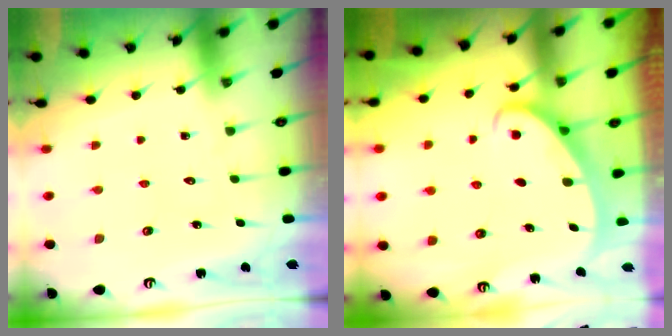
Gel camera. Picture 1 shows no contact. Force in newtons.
{"total": 2.6, "press": 2.6, "slide": 0.4}